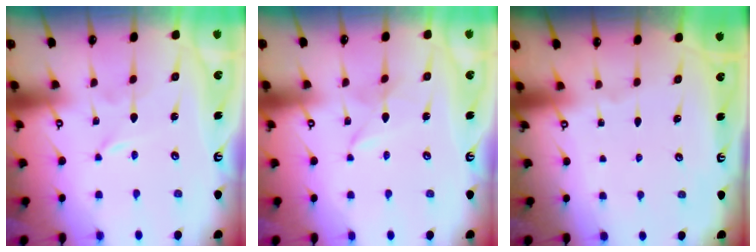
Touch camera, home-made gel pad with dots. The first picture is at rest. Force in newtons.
{"total": 1.4, "press": 1.4, "slide": 0.2}
{"total": 0.0}